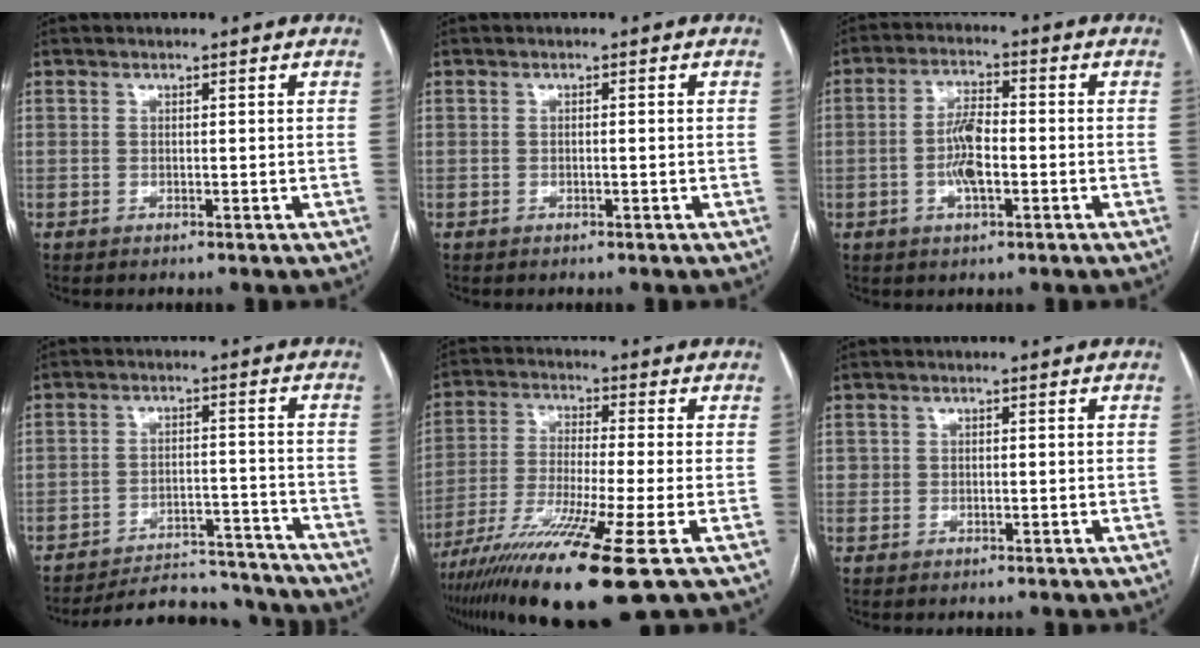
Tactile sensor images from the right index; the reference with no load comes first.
{"total": 0.6, "force": [-0.2, 0.0, 0.6], "torque": [-0.011, 0.002, -0.001]}
{"total": 6.1, "force": [-1.3, 1.8, 5.6], "torque": [-0.117, 0.006, -0.026]}
{"total": 15.3, "force": [-14.8, 3.0, 1.8], "torque": [-0.020, 0.020, -0.196]}
{"total": 15.8, "force": [-9.4, -1.0, 12.7], "torque": [-0.237, -0.046, -0.169]}
{"total": 0.8, "force": [-0.1, 0.7, 0.4], "torque": [-0.010, 0.012, 0.002]}